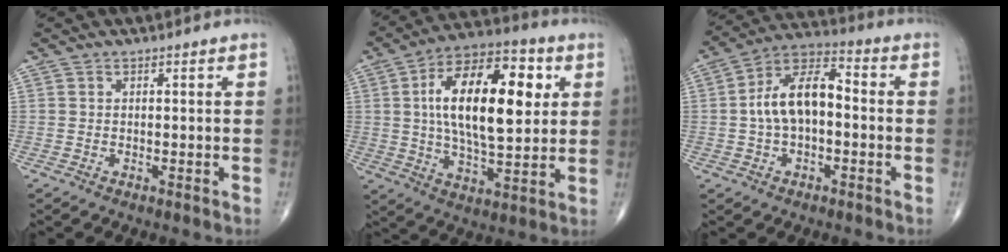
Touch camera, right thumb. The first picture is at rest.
{"total": 21.7, "force": [4.4, 9.8, 18.8], "torque": [-0.294, 0.003, 0.065]}
{"total": 12.0, "force": [-0.4, 6.6, 10.0], "torque": [-0.177, 0.041, -0.018]}